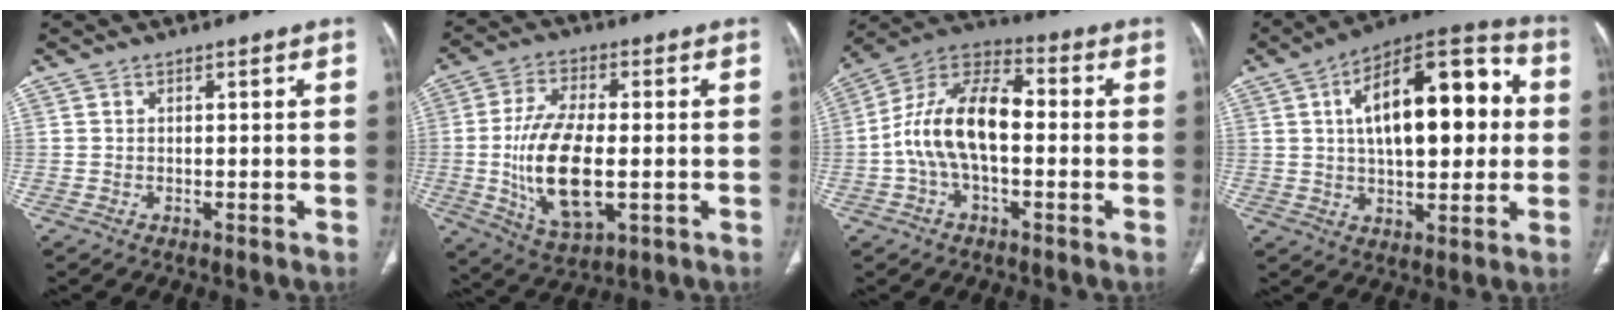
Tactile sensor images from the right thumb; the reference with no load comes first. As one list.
[{"total": 15.8, "force": [-1.9, 7.4, 13.8], "torque": [-0.263, -0.005, -0.026]}, {"total": 14.7, "force": [-1.2, 7.9, 12.4], "torque": [-0.225, 0.044, -0.031]}, {"total": 21.6, "force": [3.5, 10.3, 18.7], "torque": [-0.258, 0.027, 0.045]}]